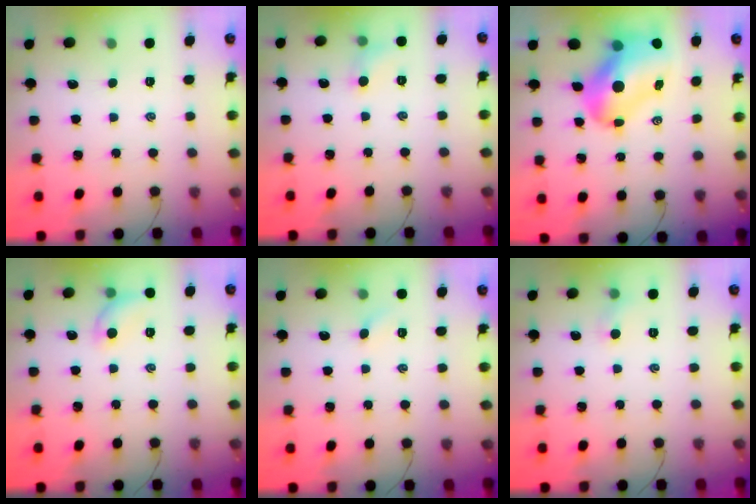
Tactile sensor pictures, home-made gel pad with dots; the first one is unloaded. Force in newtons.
{"total": 5.1, "press": 4.9, "slide": 1.3}
{"total": 13.8, "press": 13.2, "slide": 3.9}
{"total": 7.8, "press": 7.7, "slide": 1.0}
{"total": 2.4, "press": 2.3, "slide": 0.7}
{"total": 4.5, "press": 4.2, "slide": 1.6}